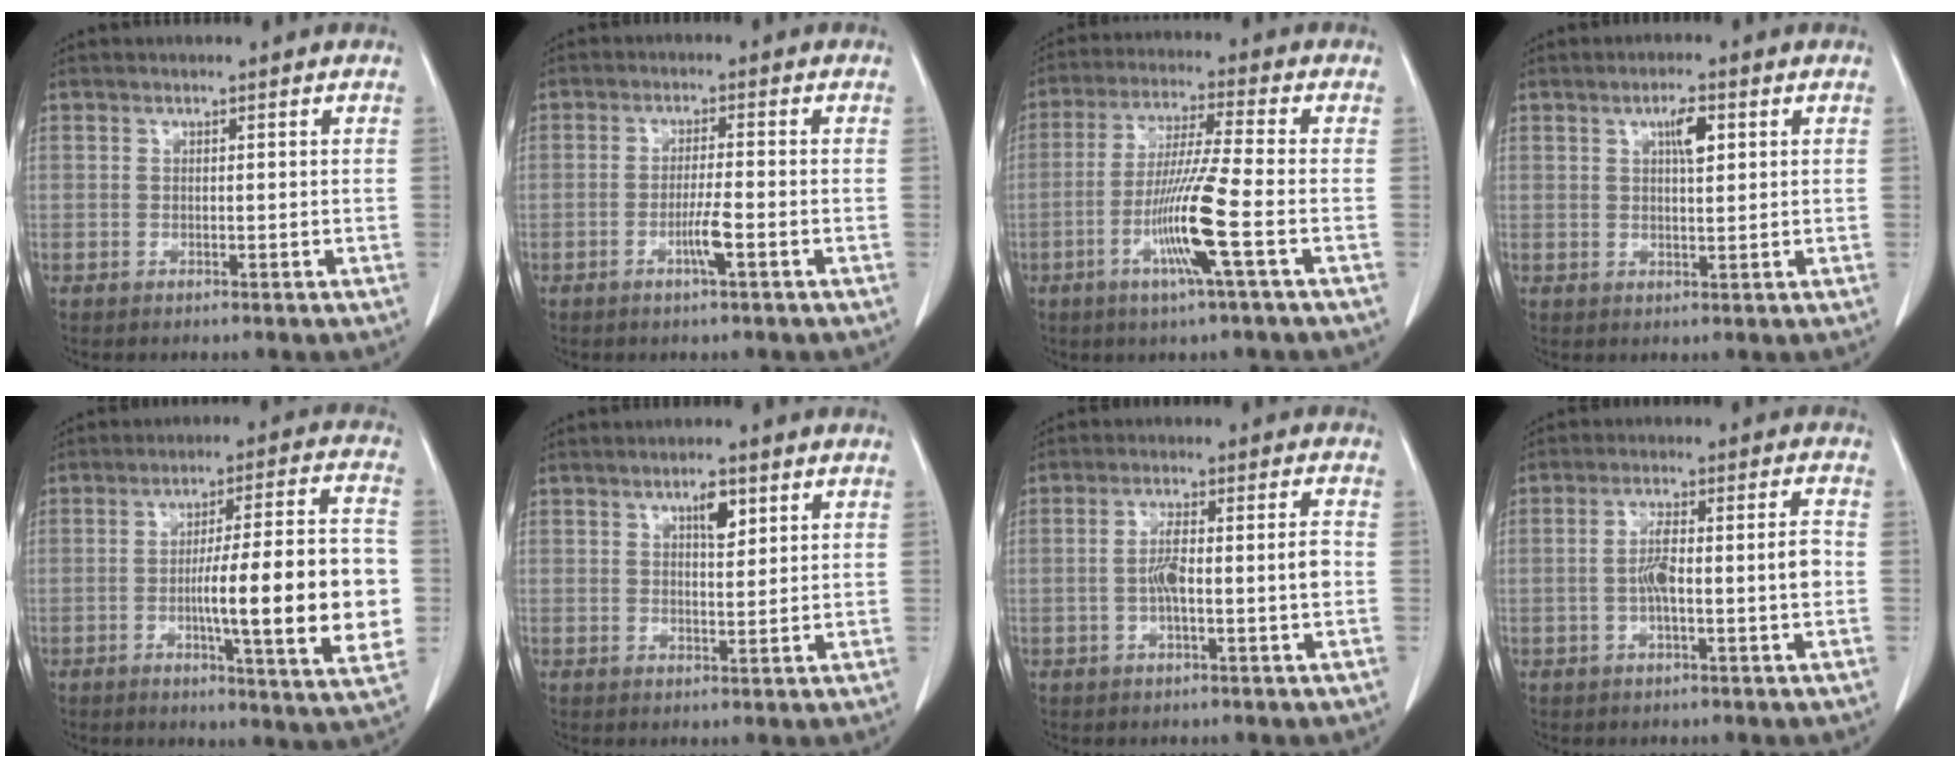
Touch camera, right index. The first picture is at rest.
{"total": 3.6, "force": [-1.6, -0.3, 3.2], "torque": [-0.062, -0.005, -0.031]}
{"total": 10.6, "force": [-3.6, -1.2, 9.9], "torque": [-0.196, -0.015, -0.073]}
{"total": 3.6, "force": [1.3, 0.9, 3.2], "torque": [-0.054, 0.002, 0.022]}
{"total": 18.2, "force": [-2.6, 1.2, 17.9], "torque": [-0.232, 0.009, -0.034]}
{"total": 3.4, "force": [1.7, 1.1, 2.8], "torque": [-0.044, -0.001, 0.027]}
{"total": 6.8, "force": [-1.1, 0.7, 6.7], "torque": [-0.128, 0.018, -0.017]}
{"total": 7.6, "force": [-1.2, 0.8, 7.4], "torque": [-0.138, 0.021, -0.019]}